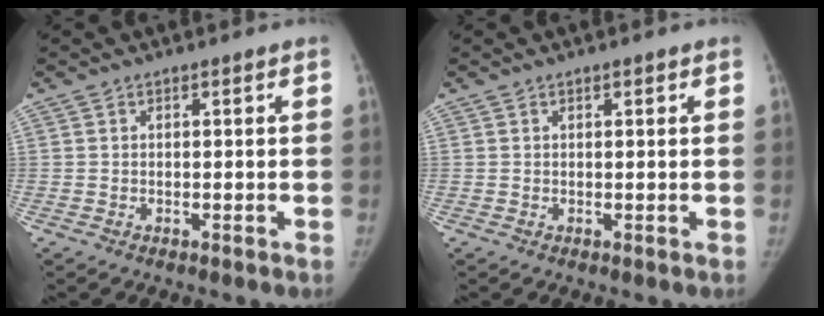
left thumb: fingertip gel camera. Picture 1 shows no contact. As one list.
[{"total": 0.7, "force": [0.4, 0.3, 0.5], "torque": [-0.004, 0.001, 0.005]}]